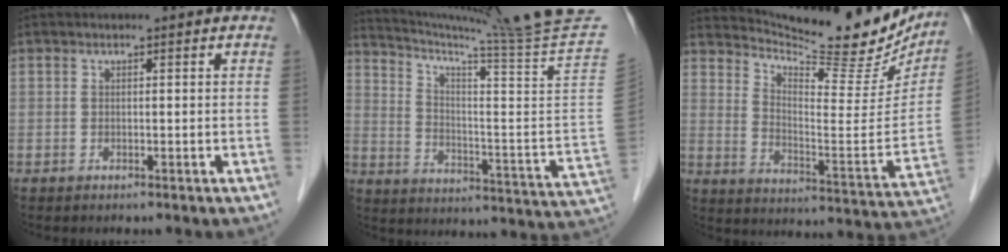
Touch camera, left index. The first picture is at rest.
{"total": 25.9, "force": [22.2, -4.9, 12.4], "torque": [-0.205, -0.113, 0.310]}
{"total": 21.2, "force": [19.5, 4.1, 7.1], "torque": [-0.108, -0.056, 0.262]}